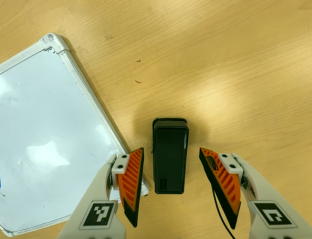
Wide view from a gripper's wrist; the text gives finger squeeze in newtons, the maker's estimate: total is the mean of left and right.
{"total": 0.0}